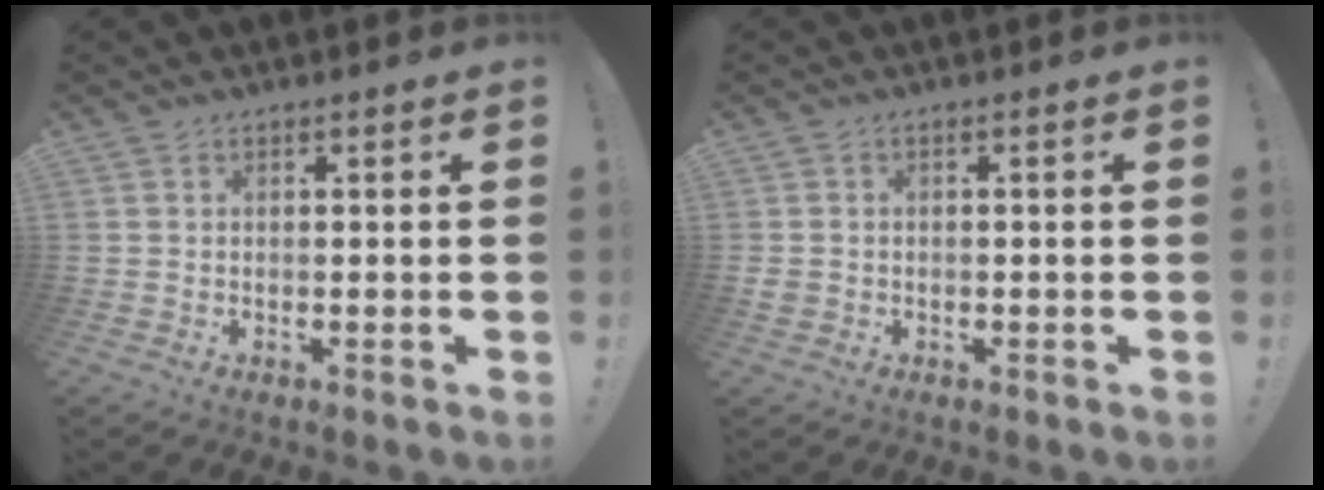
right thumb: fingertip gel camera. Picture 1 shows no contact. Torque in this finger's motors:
{"motor_torque": [0.46, 0.26, 0.05, -0.18, 0.00]}